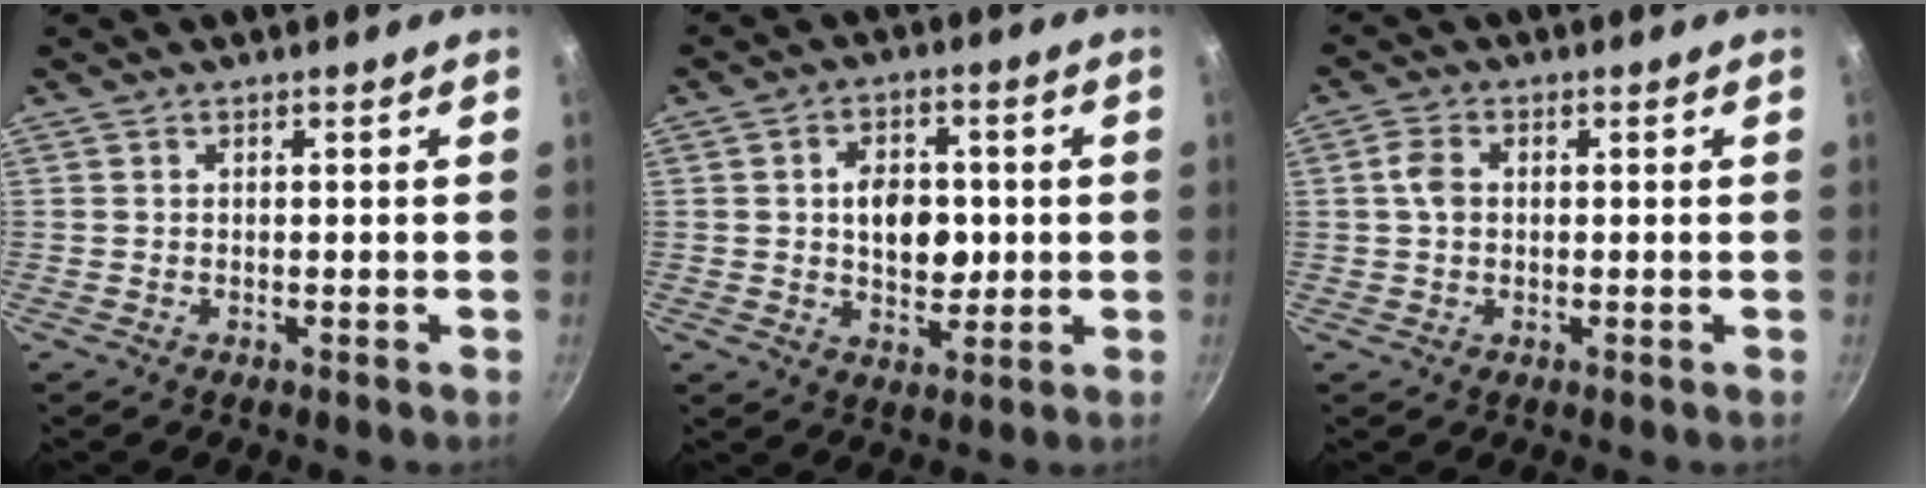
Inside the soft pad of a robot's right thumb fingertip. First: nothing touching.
{"total": 8.9, "force": [0.3, 6.1, 6.5], "torque": [-0.071, 0.001, 0.004]}
{"total": 3.6, "force": [0.3, 2.6, 2.5], "torque": [-0.045, 0.006, 0.001]}